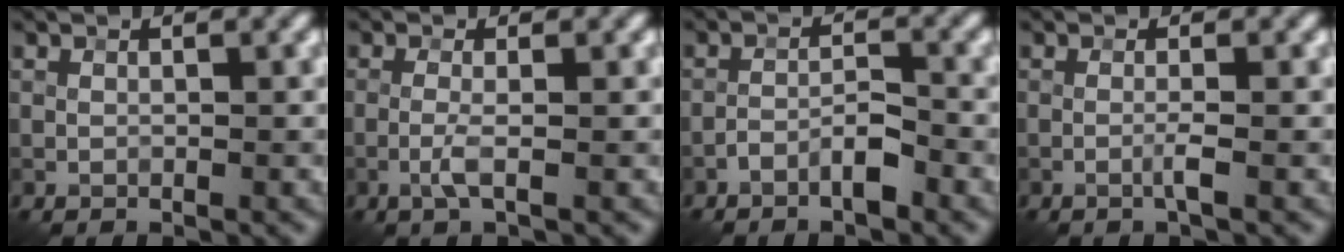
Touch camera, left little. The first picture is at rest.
{"total": 1.7, "force": [-0.6, 0.1, 1.6], "torque": [-0.036, 0.002, -0.017]}
{"total": 2.4, "force": [-1.6, 0.7, 1.6], "torque": [-0.027, 0.009, -0.031]}
{"total": 1.2, "force": [-0.4, 0.0, 1.1], "torque": [-0.021, 0.003, -0.013]}